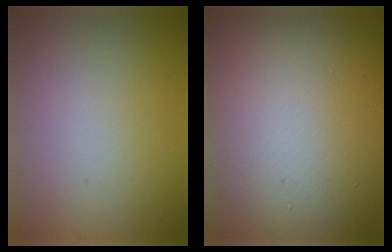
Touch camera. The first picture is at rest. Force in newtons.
{"total": 20.8, "press": 20.8, "slide": 1.5}